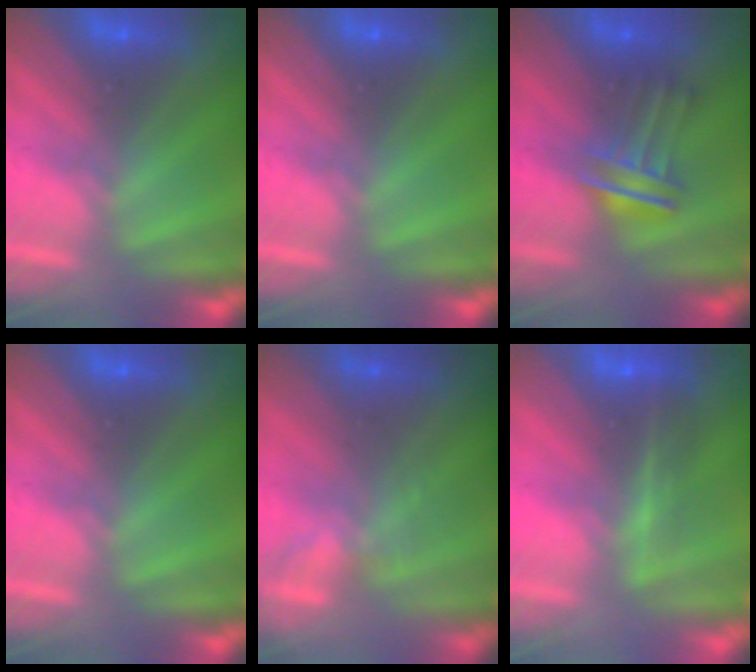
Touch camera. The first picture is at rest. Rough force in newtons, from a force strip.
{"total": 0.0}
{"total": 3.6}
{"total": 0.0}
{"total": 1.8}
{"total": 1.7}